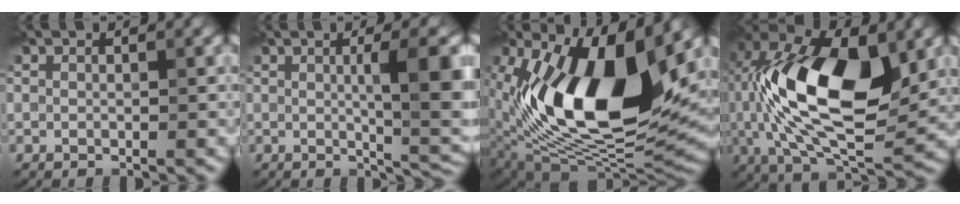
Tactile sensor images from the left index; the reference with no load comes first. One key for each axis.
{"total": 8.3, "fx": 0.6, "fy": 2.0, "fz": 8.0, "tx": -0.097, "ty": 0.003, "tz": 0.010}
{"total": 15.4, "fx": 2.5, "fy": 7.5, "fz": 13.2, "tx": -0.230, "ty": -0.019, "tz": 0.032}
{"total": 14.1, "fx": 1.8, "fy": 6.7, "fz": 12.3, "tx": -0.228, "ty": 0.010, "tz": 0.022}